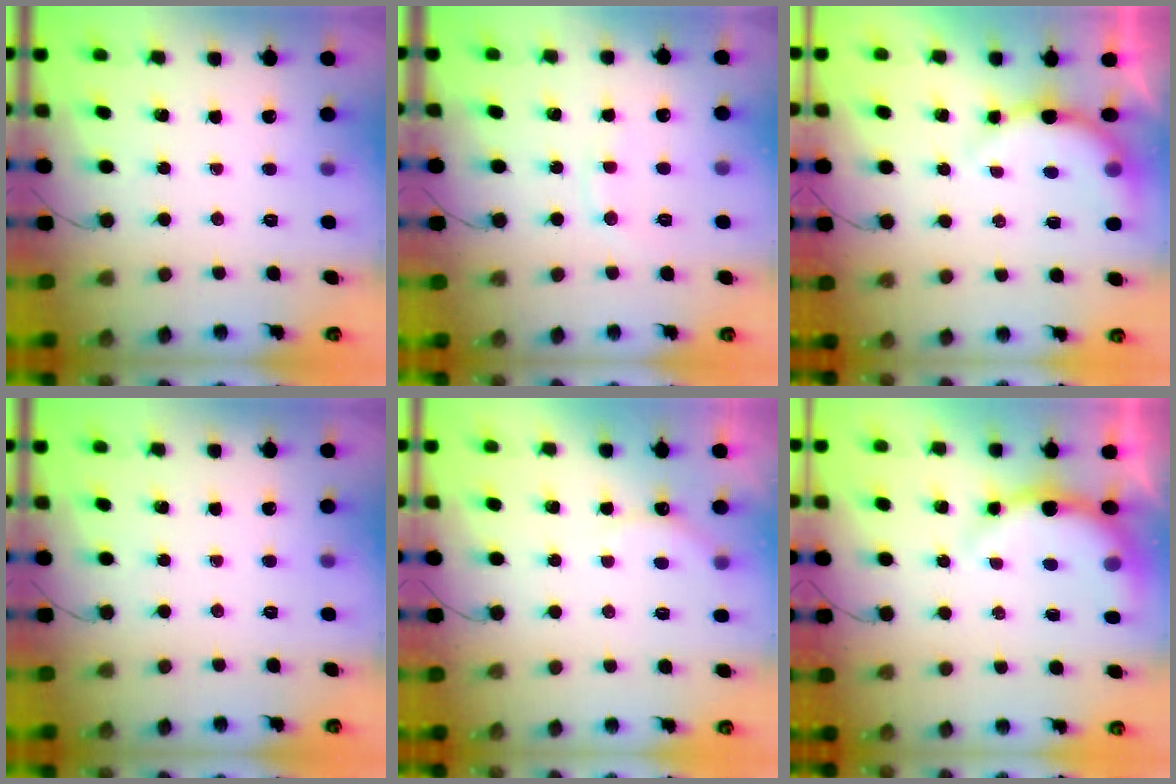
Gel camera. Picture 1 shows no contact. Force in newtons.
{"total": 6.6, "press": 6.3, "slide": 1.7}
{"total": 8.7, "press": 8.7, "slide": 0.6}
{"total": 0.0}
{"total": 4.7, "press": 4.6, "slide": 0.9}
{"total": 7.9, "press": 7.8, "slide": 1.4}